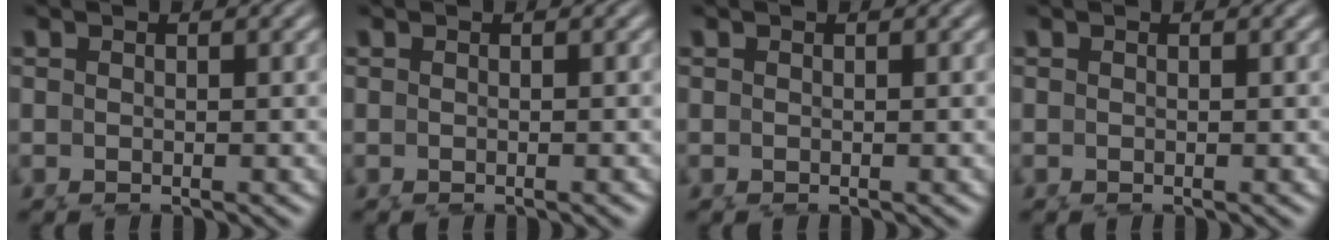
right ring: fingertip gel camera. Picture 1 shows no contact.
{"total": 0.0}
{"total": 0.0}
{"total": 0.0}